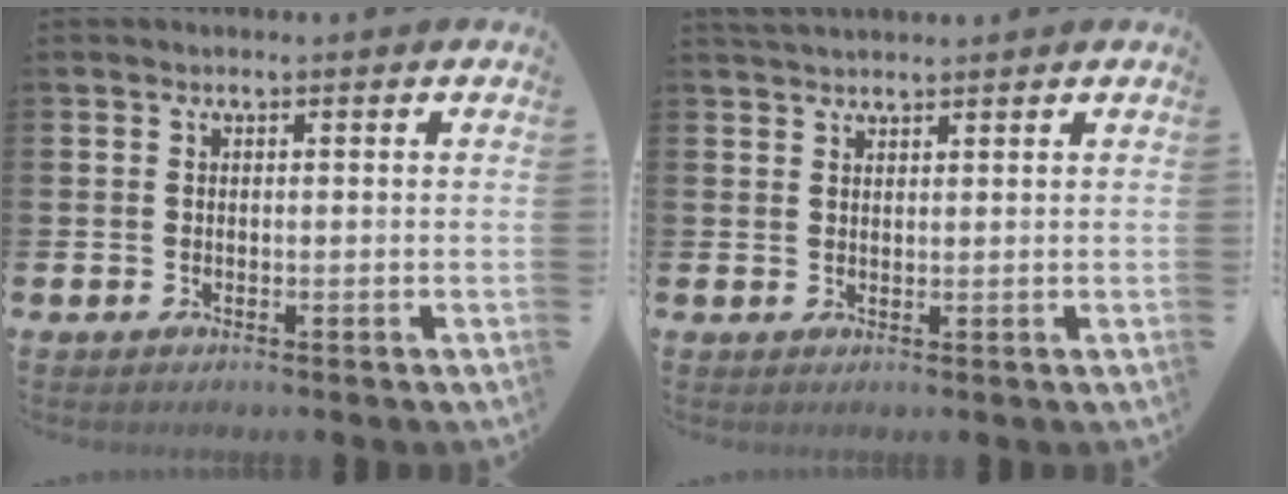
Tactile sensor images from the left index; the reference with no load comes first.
{"total": 2.0, "force": [2.0, 0.4, 0.2], "torque": [0.004, -0.008, 0.034]}